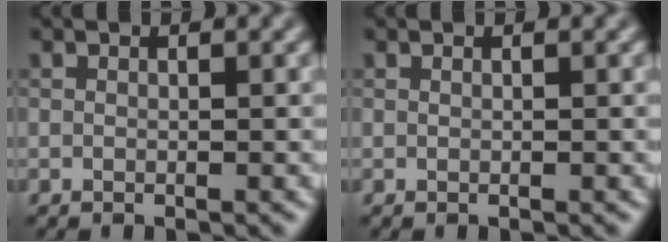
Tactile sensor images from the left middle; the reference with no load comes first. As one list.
[{"total": 0.0}]